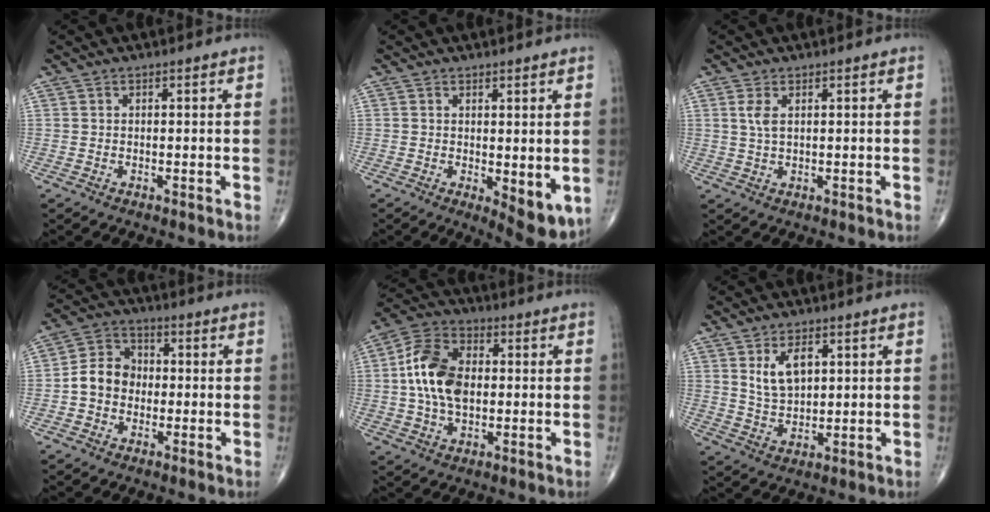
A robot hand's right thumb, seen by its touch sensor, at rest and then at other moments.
{"total": 6.7, "force": [-0.6, 2.6, 6.1], "torque": [-0.076, -0.019, -0.001]}
{"total": 2.6, "force": [0.8, 1.1, 2.2], "torque": [-0.053, 0.003, 0.021]}
{"total": 7.8, "force": [-1.0, 6.5, 4.1], "torque": [-0.056, 0.030, -0.033]}
{"total": 12.7, "force": [0.4, 8.0, 9.9], "torque": [-0.182, 0.019, 0.002]}
{"total": 7.2, "force": [2.5, 4.1, 5.3], "torque": [-0.082, -0.013, 0.054]}